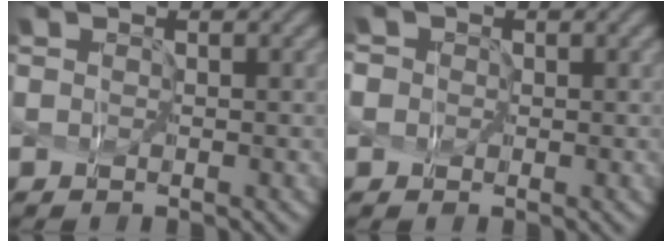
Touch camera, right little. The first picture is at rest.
{"total": 2.6, "force": [0.2, 2.5, 0.9], "torque": [-0.004, 0.017, -0.028]}